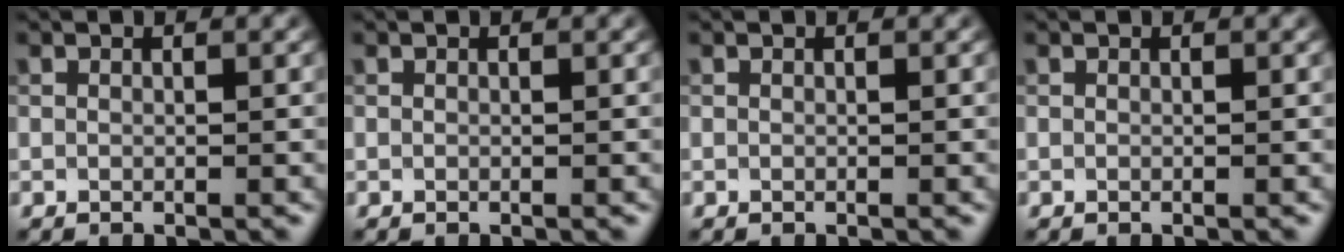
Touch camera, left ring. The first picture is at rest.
{"total": 0.0}
{"total": 0.0}
{"total": 0.0}